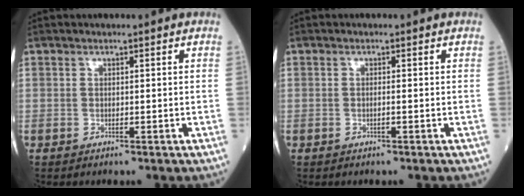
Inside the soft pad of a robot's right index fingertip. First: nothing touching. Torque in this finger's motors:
{"motor_torque": [-0.31, -0.05, -0.04, -0.01]}